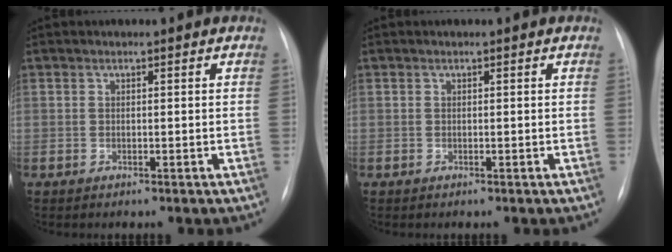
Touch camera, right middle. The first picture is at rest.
{"total": 0.0}